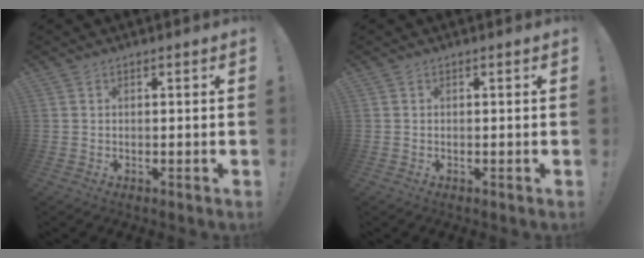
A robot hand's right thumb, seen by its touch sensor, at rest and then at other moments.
{"total": 0.0}